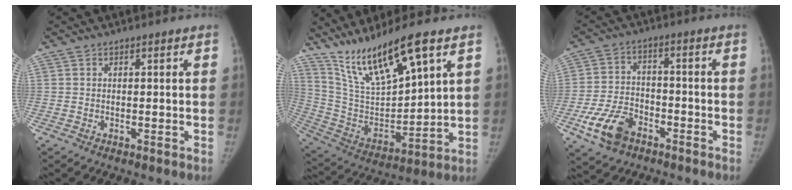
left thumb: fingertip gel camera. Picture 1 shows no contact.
{"total": 17.5, "force": [11.9, 3.8, 12.2], "torque": [-0.213, -0.052, 0.242]}
{"total": 10.2, "force": [-5.4, 6.6, 5.7], "torque": [-0.102, 0.021, -0.097]}